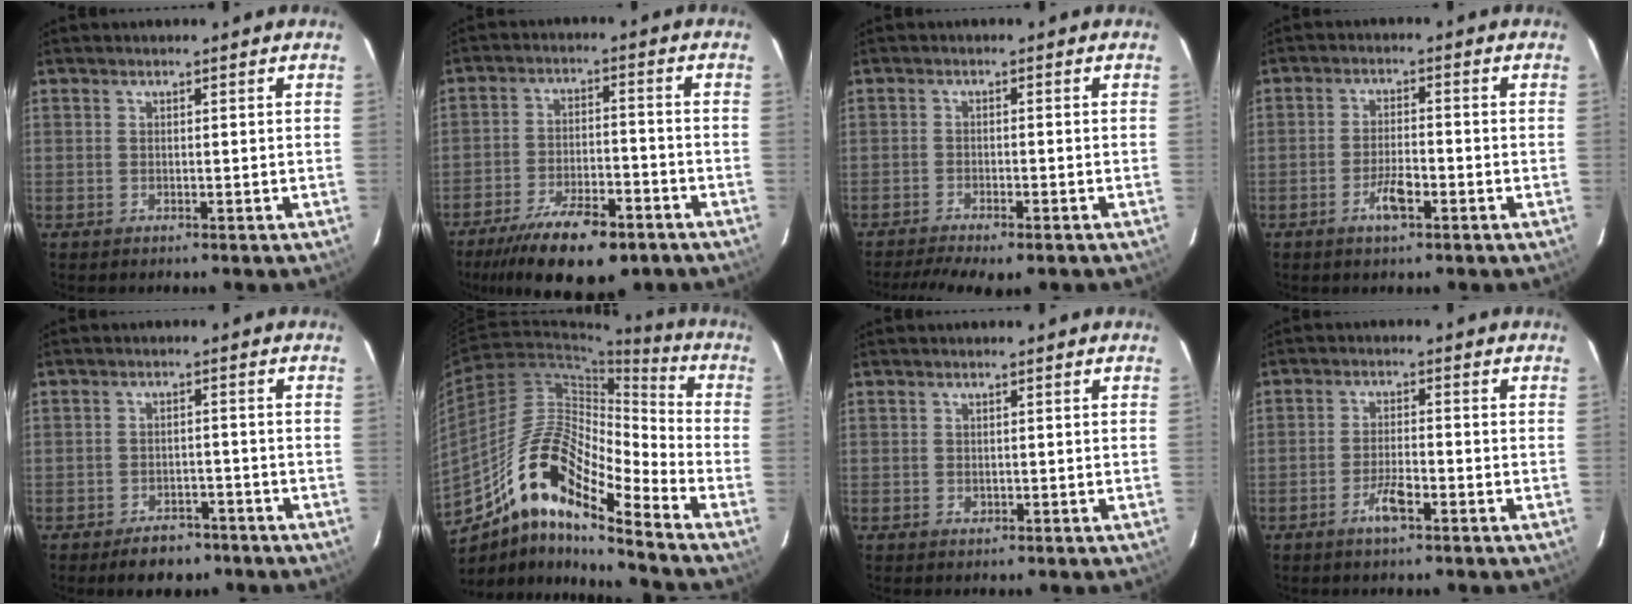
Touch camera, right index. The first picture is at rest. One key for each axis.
{"total": 12.8, "fx": -8.9, "fy": 3.8, "fz": 8.3, "tx": -0.140, "ty": -0.014, "tz": -0.150}
{"total": 9.7, "fx": -7.7, "fy": 2.1, "fz": 5.4, "tx": -0.085, "ty": -0.007, "tz": -0.115}
{"total": 4.2, "fx": -2.1, "fy": 1.0, "fz": 3.5, "tx": -0.067, "ty": 0.002, "tz": -0.039}
{"total": 5.1, "fx": -3.7, "fy": 2.7, "fz": 2.1, "tx": -0.035, "ty": 0.003, "tz": -0.051}
{"total": 16.6, "fx": -10.0, "fy": 4.1, "fz": 12.6, "tx": -0.233, "ty": 0.034, "tz": -0.170}
{"total": 0.5, "fx": -0.1, "fy": 0.5, "fz": 0.2, "tx": -0.003, "ty": 0.001, "tz": -0.001}
{"total": 4.0, "fx": -2.2, "fy": 0.7, "fz": 3.2, "tx": -0.063, "ty": 0.001, "tz": -0.041}